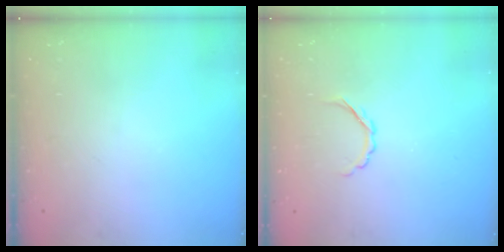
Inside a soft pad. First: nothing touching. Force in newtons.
{"total": 2.7, "press": 2.6, "slide": 0.7}